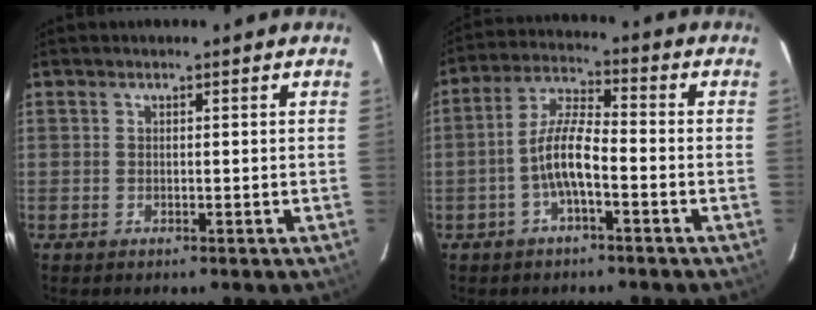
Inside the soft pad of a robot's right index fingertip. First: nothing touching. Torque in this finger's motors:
{"motor_torque": [1.22, -0.40, 0.27, 0.06]}